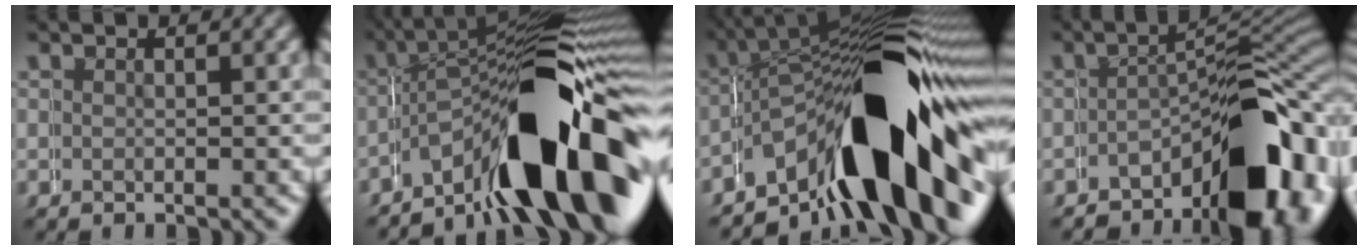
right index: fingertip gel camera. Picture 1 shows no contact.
{"total": 16.7, "force": [-5.7, 6.8, 14.2], "torque": [-0.186, 0.012, -0.084]}
{"total": 19.0, "force": [-4.0, 8.3, 16.6], "torque": [-0.225, 0.013, -0.066]}
{"total": 11.2, "force": [-5.3, 5.1, 8.5], "torque": [-0.102, -0.001, -0.076]}